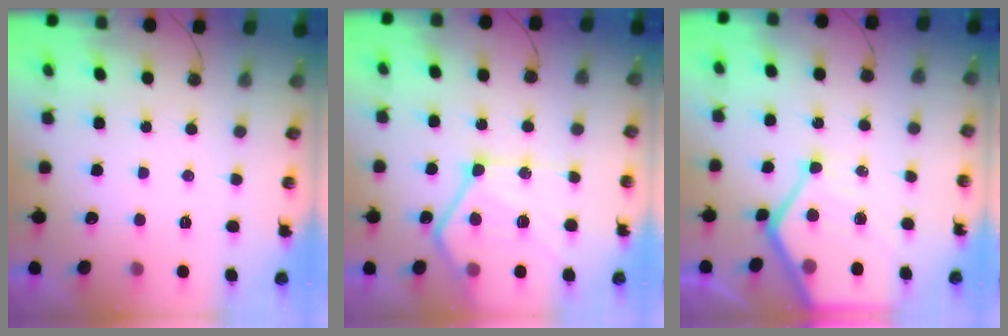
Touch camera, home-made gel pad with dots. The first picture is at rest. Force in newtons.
{"total": 18.1, "press": 18.0, "slide": 1.9}
{"total": 14.2, "press": 14.2, "slide": 1.2}